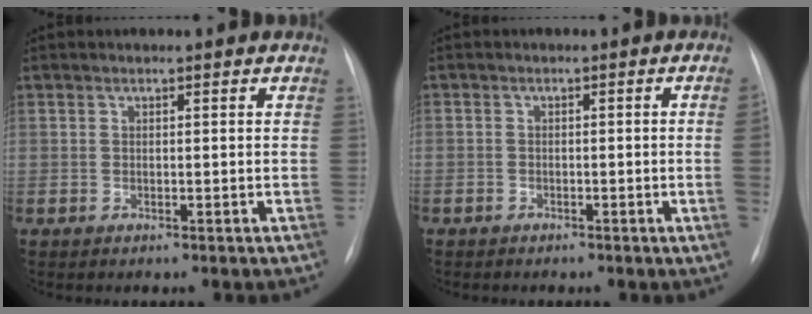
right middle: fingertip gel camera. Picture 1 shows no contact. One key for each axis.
{"total": 2.0, "fx": -0.7, "fy": -0.4, "fz": 1.9, "tx": -0.025, "ty": 0.002, "tz": -0.014}